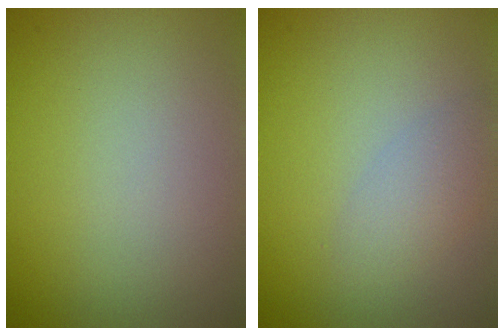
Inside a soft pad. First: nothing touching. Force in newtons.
{"total": 2.1, "press": 2.1, "slide": 0.1}